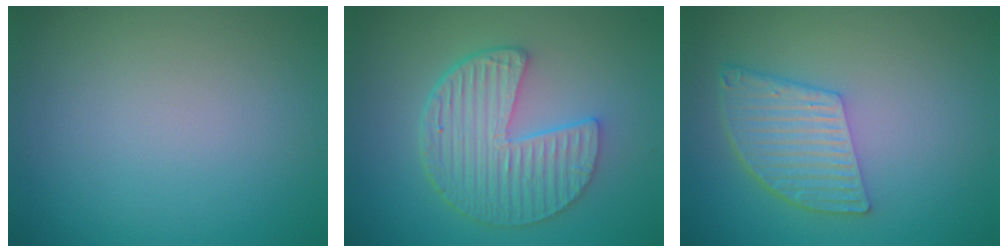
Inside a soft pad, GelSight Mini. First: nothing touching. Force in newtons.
{"total": 6.3, "press": 4.8, "slide": 4.1}
{"total": 5.6, "press": 4.1, "slide": 3.7}